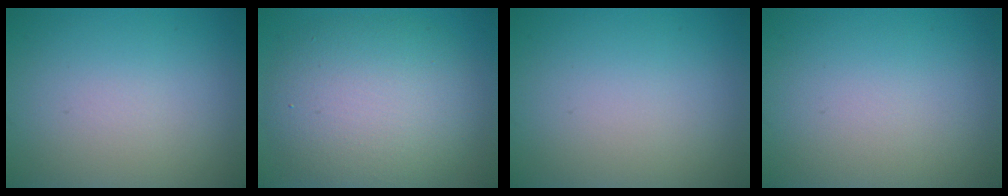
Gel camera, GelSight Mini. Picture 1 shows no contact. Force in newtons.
{"total": 8.5, "press": 8.5, "slide": 0.3}
{"total": 0.0}
{"total": 0.0}